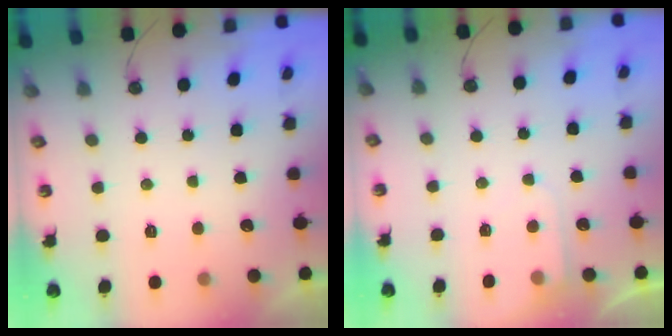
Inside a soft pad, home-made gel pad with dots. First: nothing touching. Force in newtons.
{"total": 4.7, "press": 4.6, "slide": 0.6}